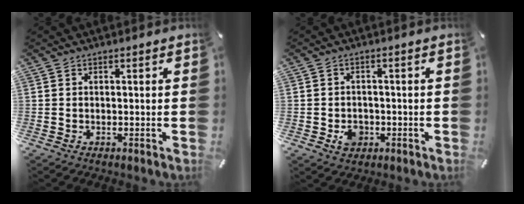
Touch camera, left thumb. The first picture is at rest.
{"total": 4.3, "force": [-1.3, 3.6, 1.9], "torque": [-0.015, -0.001, -0.022]}